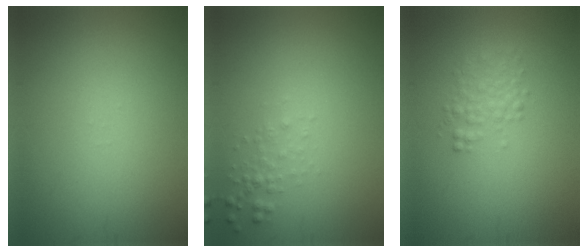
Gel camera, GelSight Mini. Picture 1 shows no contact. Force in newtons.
{"total": 1.1, "press": 1.1, "slide": 0.1}
{"total": 2.0, "press": 2.0, "slide": 0.0}